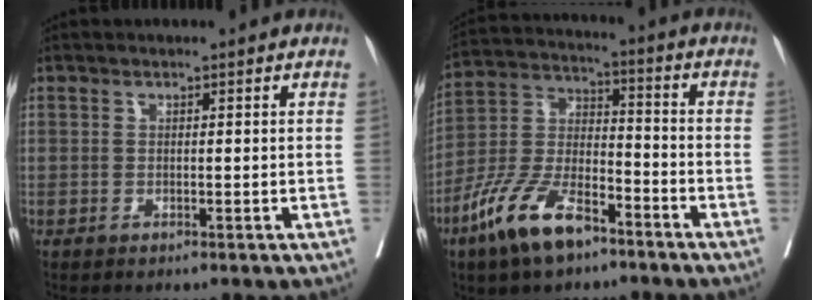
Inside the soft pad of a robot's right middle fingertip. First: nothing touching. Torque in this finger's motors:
{"motor_torque": [1.11, -1.03, 0.50, 0.17]}